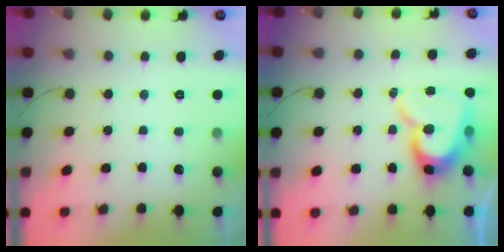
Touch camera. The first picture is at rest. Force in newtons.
{"total": 14.5, "press": 14.4, "slide": 1.4}